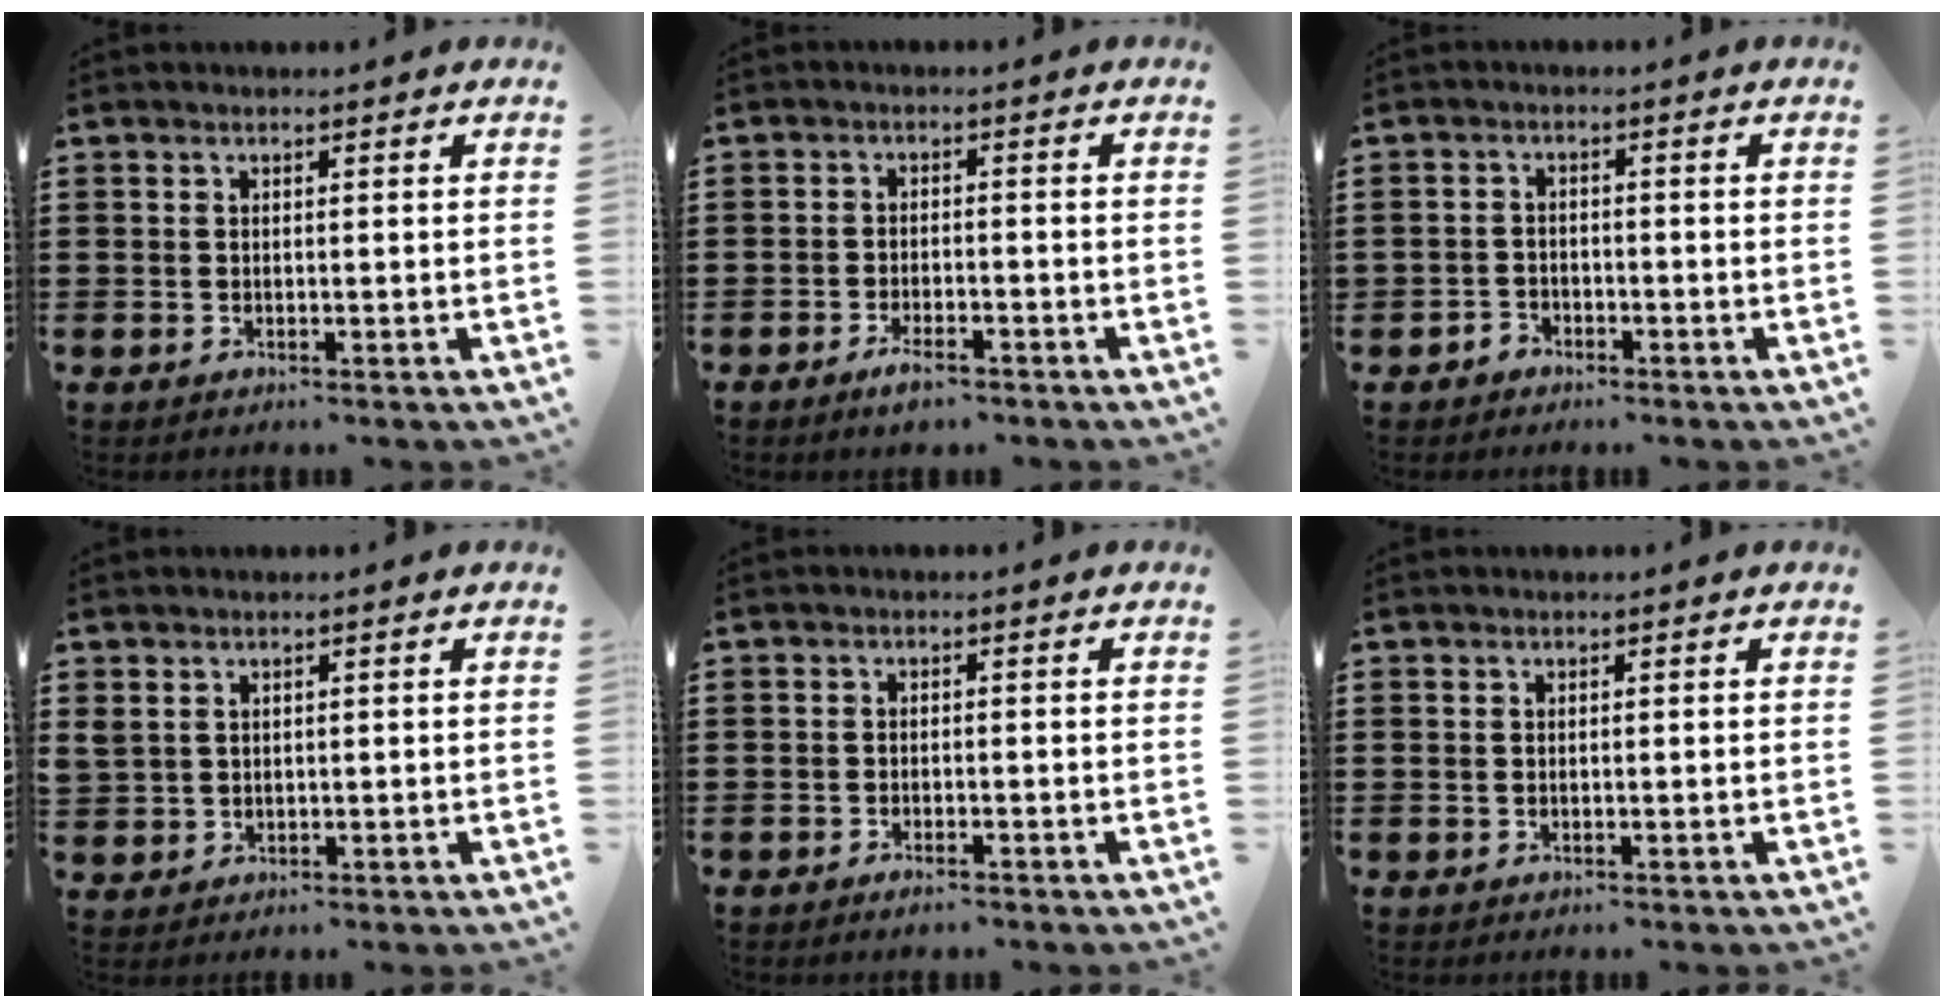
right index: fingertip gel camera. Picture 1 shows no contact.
{"total": 2.8, "force": [-2.1, 0.8, 1.7], "torque": [-0.036, 0.004, -0.041]}
{"total": 1.8, "force": [-1.6, 1.0, 0.0], "torque": [-0.006, 0.004, -0.036]}
{"total": 1.6, "force": [1.0, 1.1, 0.5], "torque": [-0.015, 0.005, 0.020]}
{"total": 1.0, "force": [-0.9, 0.2, 0.4], "torque": [-0.011, -0.002, -0.017]}
{"total": 0.0}